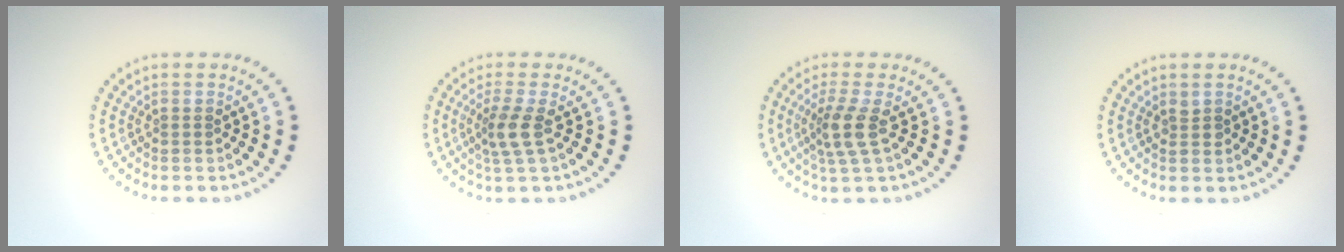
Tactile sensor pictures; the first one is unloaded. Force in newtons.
{"total": 2.5, "press": 1.9, "slide": 1.7}
{"total": 2.9, "press": 2.1, "slide": 1.9}
{"total": 0.6, "press": 0.6, "slide": 0.2}